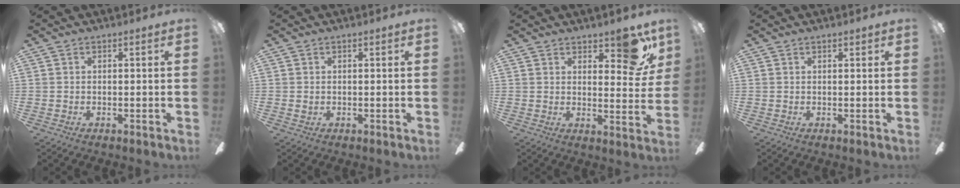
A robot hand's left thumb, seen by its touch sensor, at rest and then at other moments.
{"total": 0.7, "force": [0.1, 0.6, 0.4], "torque": [-0.008, 0.005, 0.000]}
{"total": 10.4, "force": [6.8, 4.5, 6.5], "torque": [-0.068, -0.032, 0.117]}
{"total": 0.9, "force": [0.7, 0.3, 0.5], "torque": [-0.011, 0.000, 0.013]}